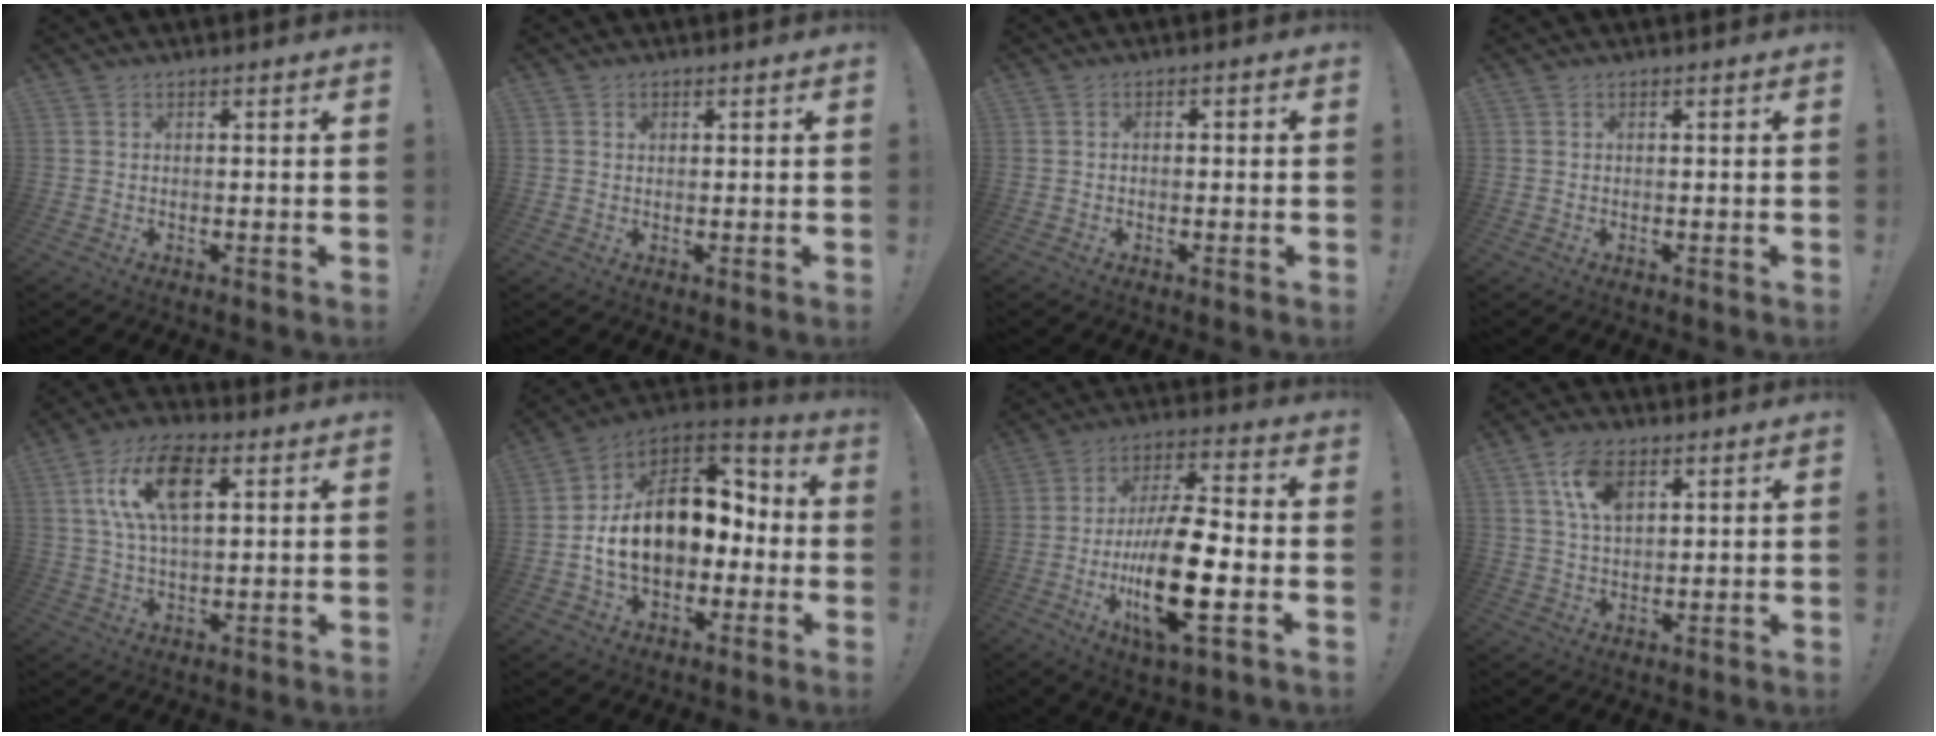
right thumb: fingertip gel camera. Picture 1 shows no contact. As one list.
[{"total": 1.0, "force": [0.5, 0.8, 0.1], "torque": [-0.001, 0.001, 0.009]}, {"total": 1.3, "force": [-1.0, 0.6, 0.5], "torque": [-0.007, 0.005, -0.018]}, {"total": 0.0}, {"total": 14.5, "force": [4.8, 7.7, 11.4], "torque": [-0.191, 0.005, 0.087]}, {"total": 20.9, "force": [0.2, 14.1, 15.4], "torque": [-0.244, 0.008, 0.016]}, {"total": 20.4, "force": [-5.3, 6.4, 18.6], "torque": [-0.353, 0.009, -0.087]}, {"total": 9.5, "force": [4.4, 5.3, 6.6], "torque": [-0.125, -0.004, 0.082]}]